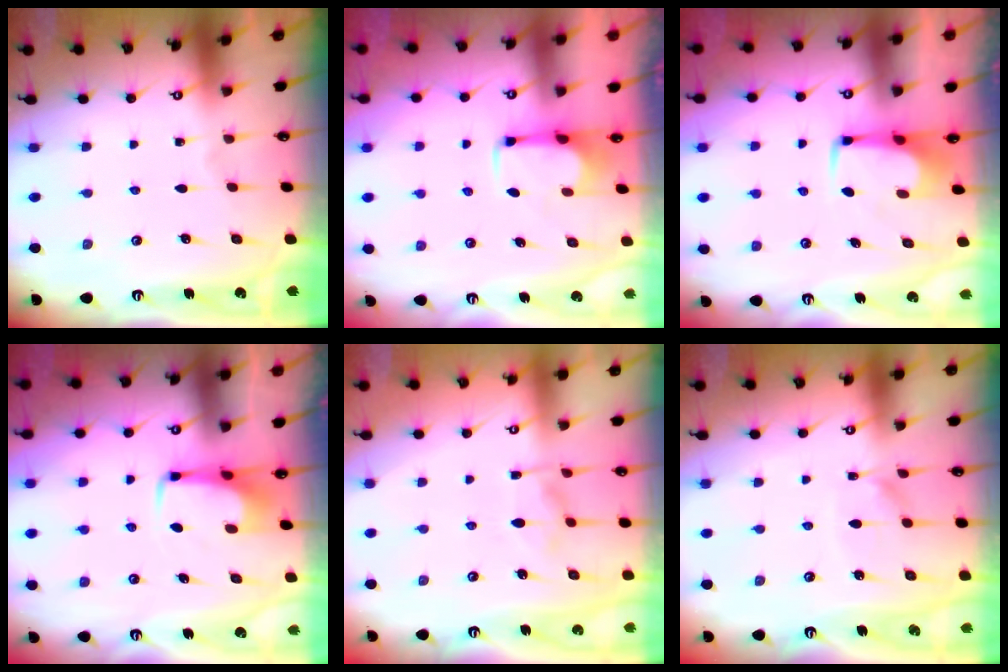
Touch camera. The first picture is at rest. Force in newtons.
{"total": 2.8, "press": 2.7, "slide": 0.7}
{"total": 1.8, "press": 1.7, "slide": 0.7}
{"total": 2.9, "press": 2.8, "slide": 0.4}
{"total": 6.7, "press": 6.6, "slide": 1.1}
{"total": 7.5, "press": 7.5, "slide": 0.6}